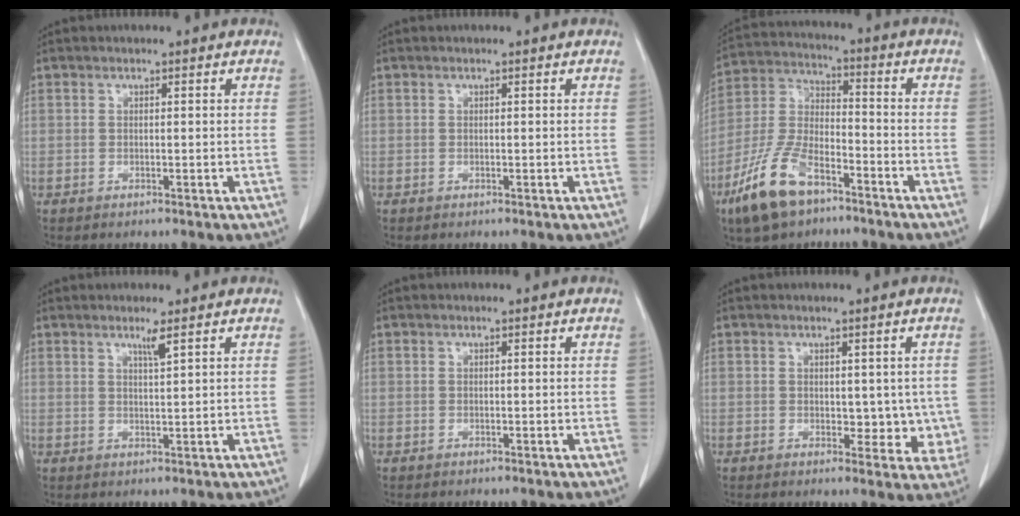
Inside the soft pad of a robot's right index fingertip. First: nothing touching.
{"total": 0.0}
{"total": 13.8, "force": [-8.3, 5.9, 9.3], "torque": [-0.209, -0.004, -0.159]}
{"total": 2.4, "force": [1.5, 0.0, 1.9], "torque": [-0.038, -0.003, 0.030]}
{"total": 0.0}
{"total": 6.5, "force": [0.2, 4.4, 4.8], "torque": [-0.045, 0.006, 0.012]}